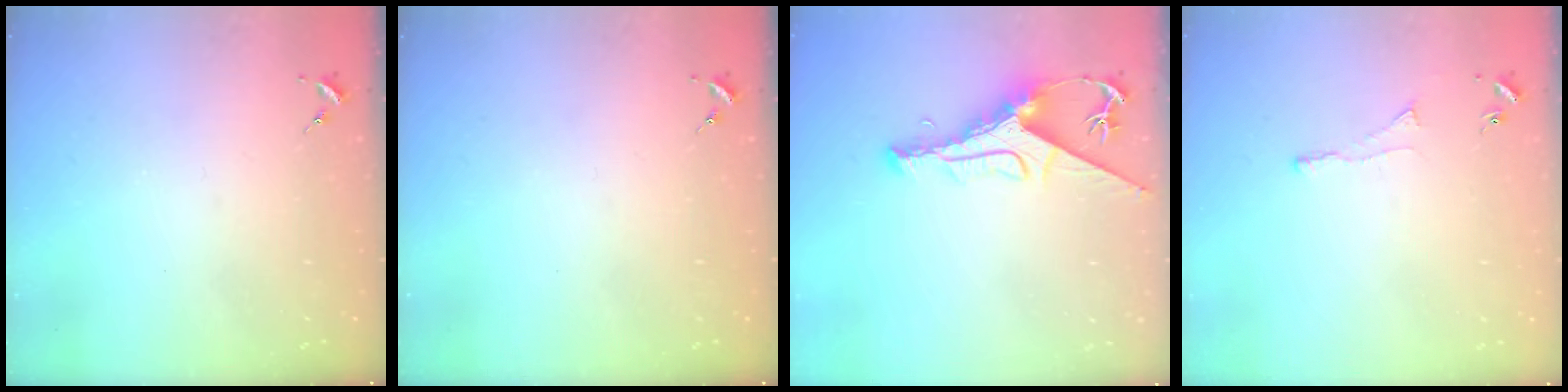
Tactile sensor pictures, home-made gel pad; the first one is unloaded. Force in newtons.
{"total": 0.0}
{"total": 10.2, "press": 10.1, "slide": 1.4}
{"total": 2.9, "press": 2.8, "slide": 0.7}